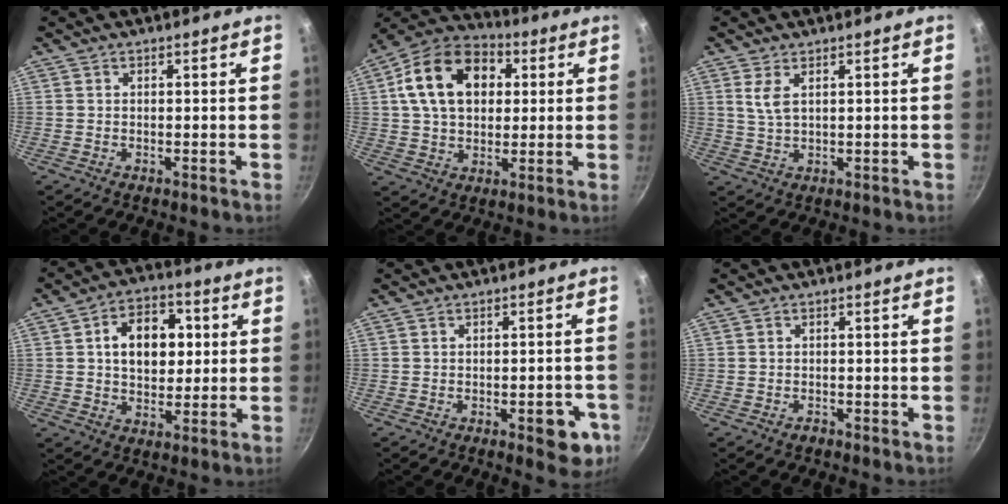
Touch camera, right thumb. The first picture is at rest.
{"total": 17.4, "force": [4.2, 12.3, 11.6], "torque": [-0.175, 0.020, 0.057]}
{"total": 3.7, "force": [1.5, 1.6, 3.0], "torque": [-0.057, -0.011, 0.033]}
{"total": 12.3, "force": [2.1, 8.6, 8.5], "torque": [-0.089, 0.009, 0.026]}
{"total": 7.1, "force": [-2.9, 3.1, 5.7], "torque": [-0.047, 0.018, -0.031]}
{"total": 1.0, "force": [-0.7, 0.5, 0.3], "torque": [-0.005, 0.010, -0.011]}